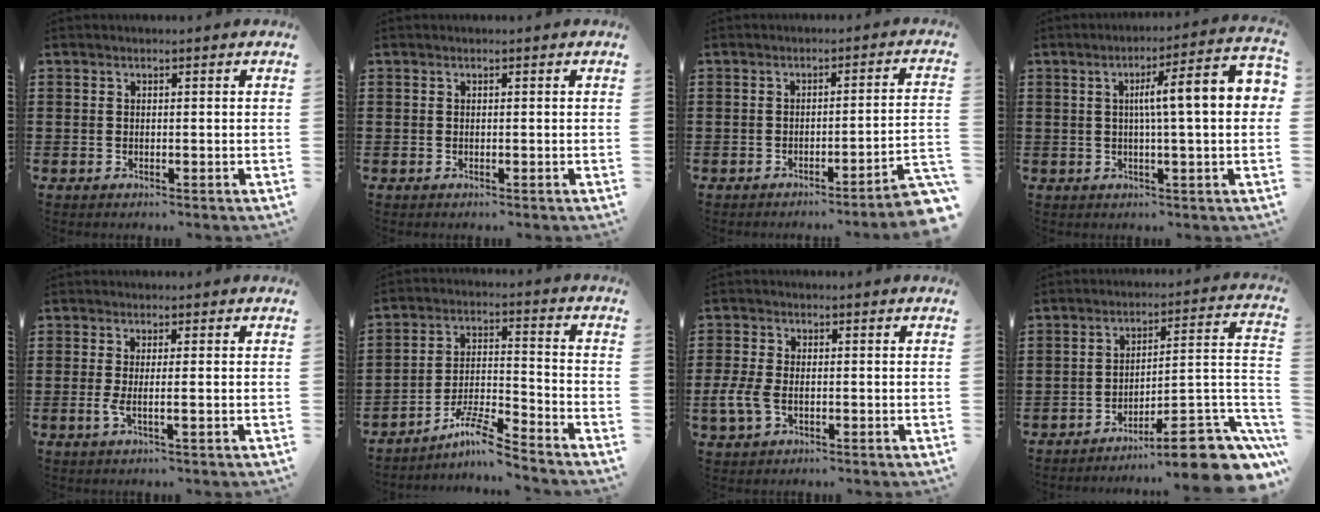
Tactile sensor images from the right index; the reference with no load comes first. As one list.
[{"total": 0.0}, {"total": 3.6, "force": [-2.8, -0.5, 2.3], "torque": [-0.040, -0.017, -0.056]}, {"total": 9.4, "force": [1.1, 0.7, 9.3], "torque": [-0.154, -0.003, 0.010]}, {"total": 2.5, "force": [-0.4, -0.2, 2.5], "torque": [-0.051, -0.012, -0.011]}, {"total": 7.6, "force": [-6.6, 0.5, 3.9], "torque": [-0.082, -0.003, -0.128]}, {"total": 3.8, "force": [-1.0, 2.4, 2.8], "torque": [-0.073, -0.004, -0.023]}, {"total": 10.1, "force": [-7.5, 1.8, 6.5], "torque": [-0.082, 0.010, -0.137]}]